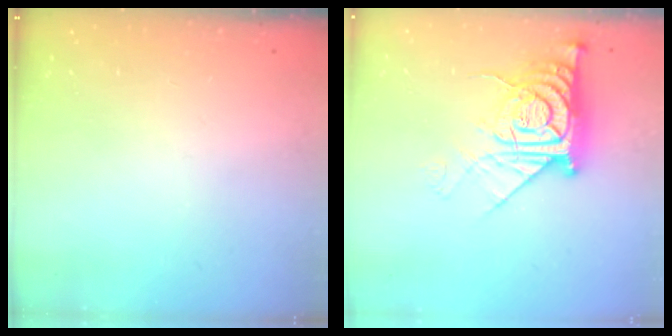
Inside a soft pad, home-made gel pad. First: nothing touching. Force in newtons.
{"total": 14.0, "press": 13.9, "slide": 1.4}